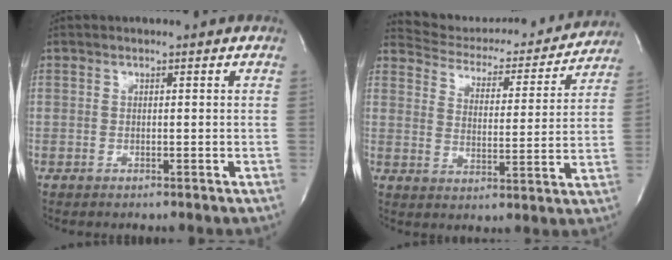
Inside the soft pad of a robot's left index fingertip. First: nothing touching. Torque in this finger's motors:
{"motor_torque": [0.03, -0.59, -0.10, -0.04]}